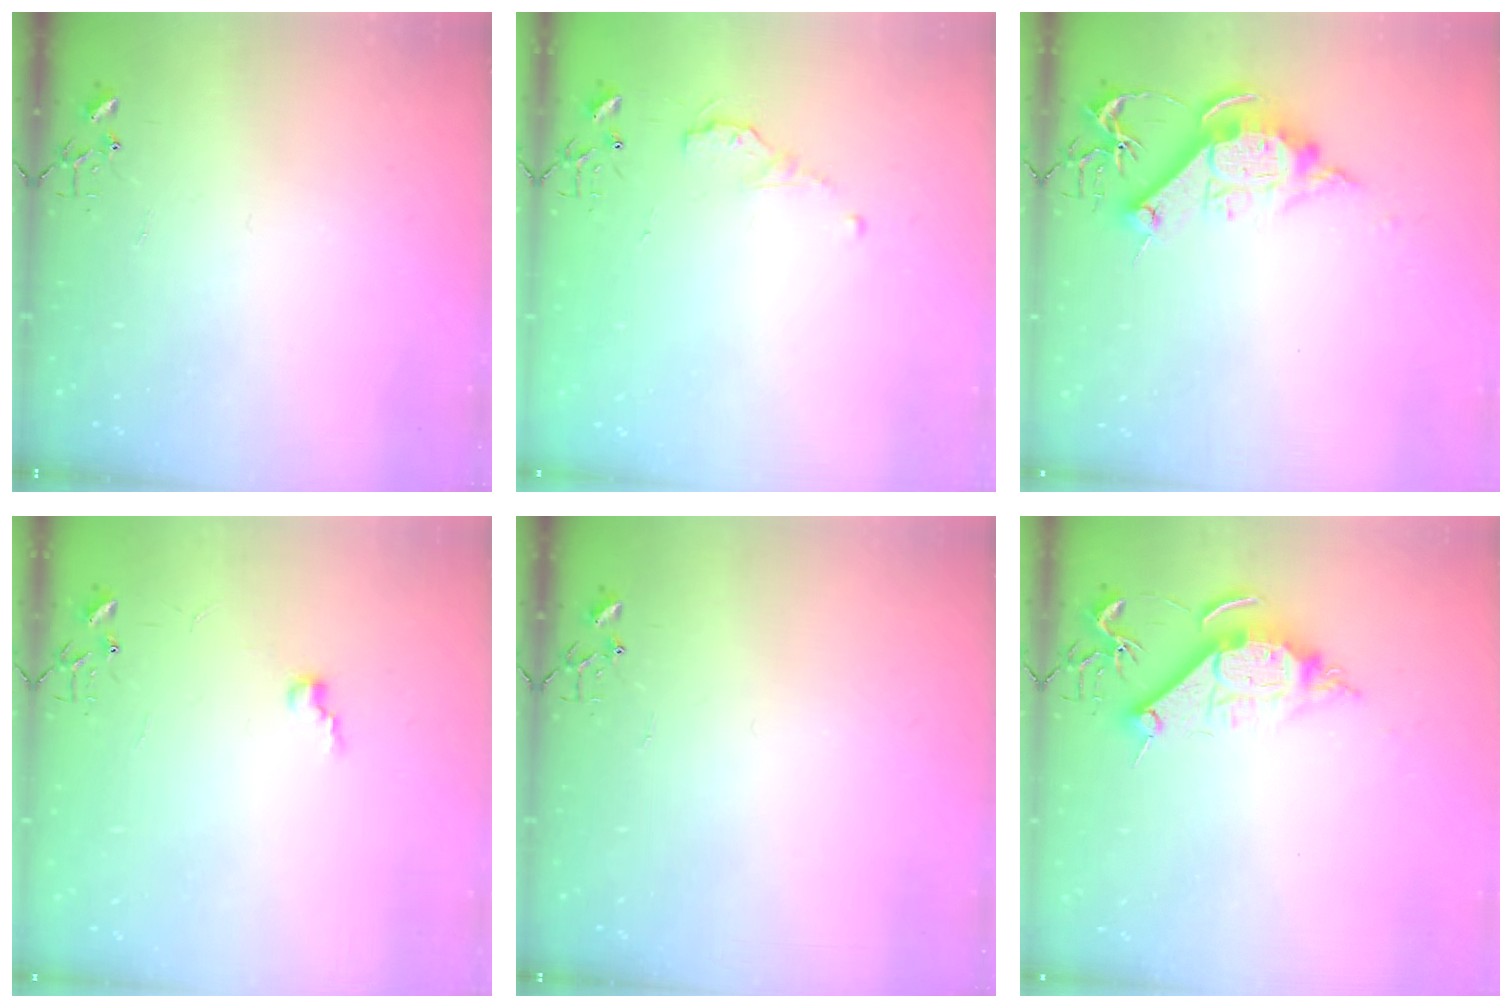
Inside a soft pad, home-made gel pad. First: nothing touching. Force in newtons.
{"total": 5.2, "press": 5.2, "slide": 0.7}
{"total": 11.9, "press": 11.9, "slide": 0.5}
{"total": 6.2, "press": 6.2, "slide": 0.8}
{"total": 0.0}
{"total": 10.2, "press": 10.2, "slide": 0.6}